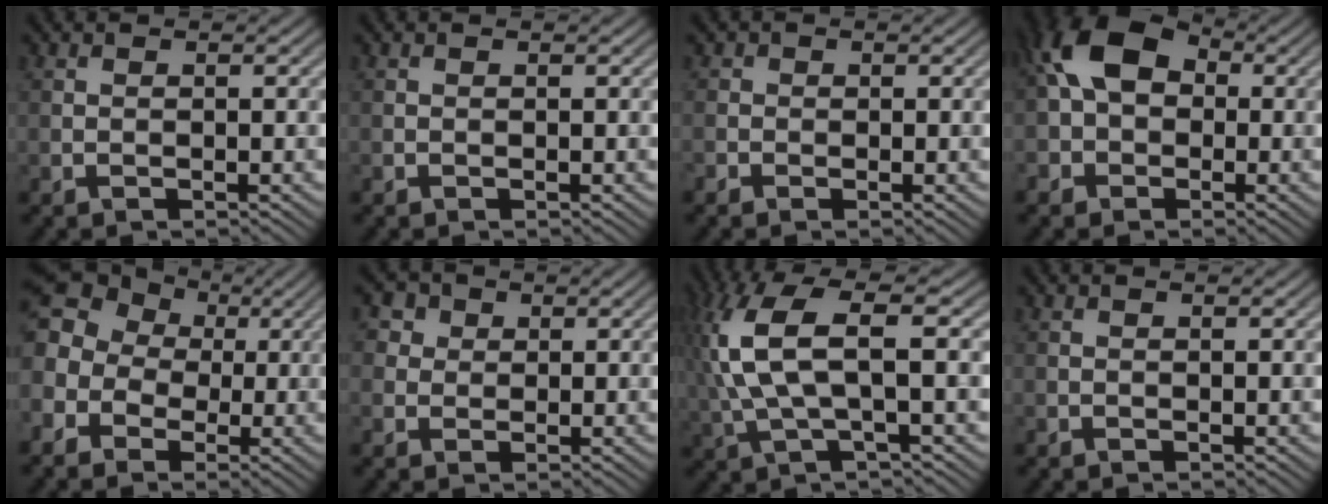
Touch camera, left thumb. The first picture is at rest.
{"total": 0.0}
{"total": 1.5, "force": [-0.3, 1.4, 0.1], "torque": [0.003, 0.001, -0.011]}
{"total": 8.9, "force": [0.1, 6.7, 5.9], "torque": [-0.134, 0.014, -0.017]}
{"total": 10.3, "force": [0.3, 8.7, 5.5], "torque": [-0.136, 0.012, -0.023]}
{"total": 3.7, "force": [1.7, 3.0, 1.2], "torque": [-0.049, 0.000, 0.026]}
{"total": 10.0, "force": [1.6, 3.3, 9.3], "torque": [-0.225, 0.017, 0.027]}
{"total": 0.0}